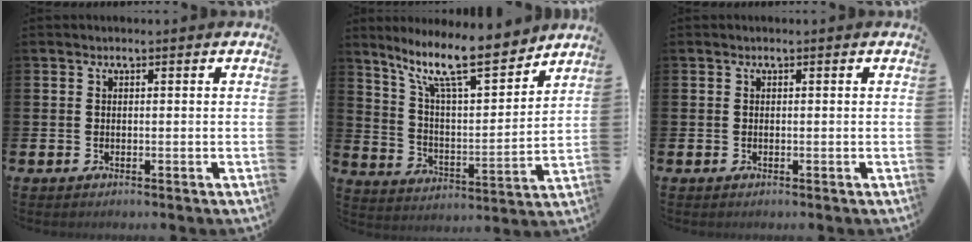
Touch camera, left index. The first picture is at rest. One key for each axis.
{"total": 13.0, "fx": 10.5, "fy": 3.0, "fz": 7.1, "tx": -0.150, "ty": -0.058, "tz": 0.179}
{"total": 0.0}